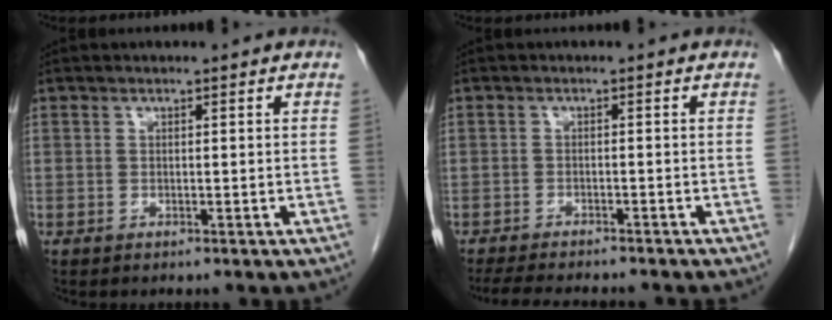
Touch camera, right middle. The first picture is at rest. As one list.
[{"total": 10.7, "force": [-9.5, 1.7, 4.6], "torque": [-0.066, -0.017, -0.129]}]